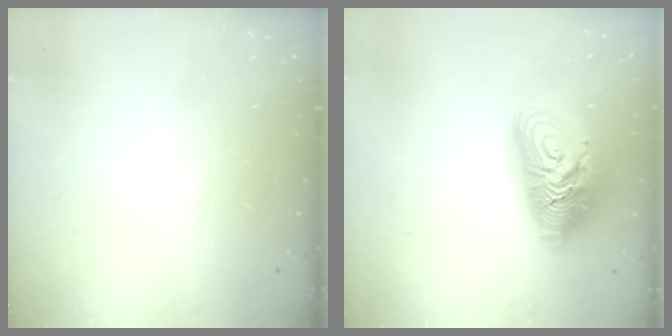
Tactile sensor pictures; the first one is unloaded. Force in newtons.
{"total": 14.9, "press": 14.8, "slide": 1.4}